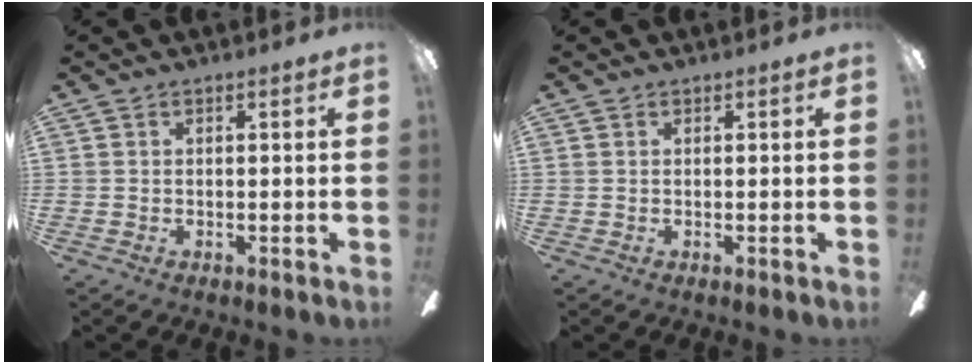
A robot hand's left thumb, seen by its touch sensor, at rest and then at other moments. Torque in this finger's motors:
{"motor_torque": [-0.03, -0.03, 0.05, -0.01, 0.00]}